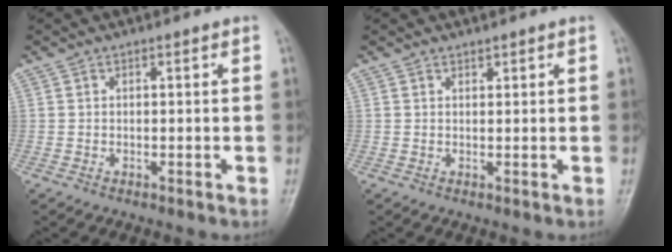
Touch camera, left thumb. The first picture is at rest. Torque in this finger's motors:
{"motor_torque": [-0.27, -0.04, -0.14, -0.06, -0.02]}